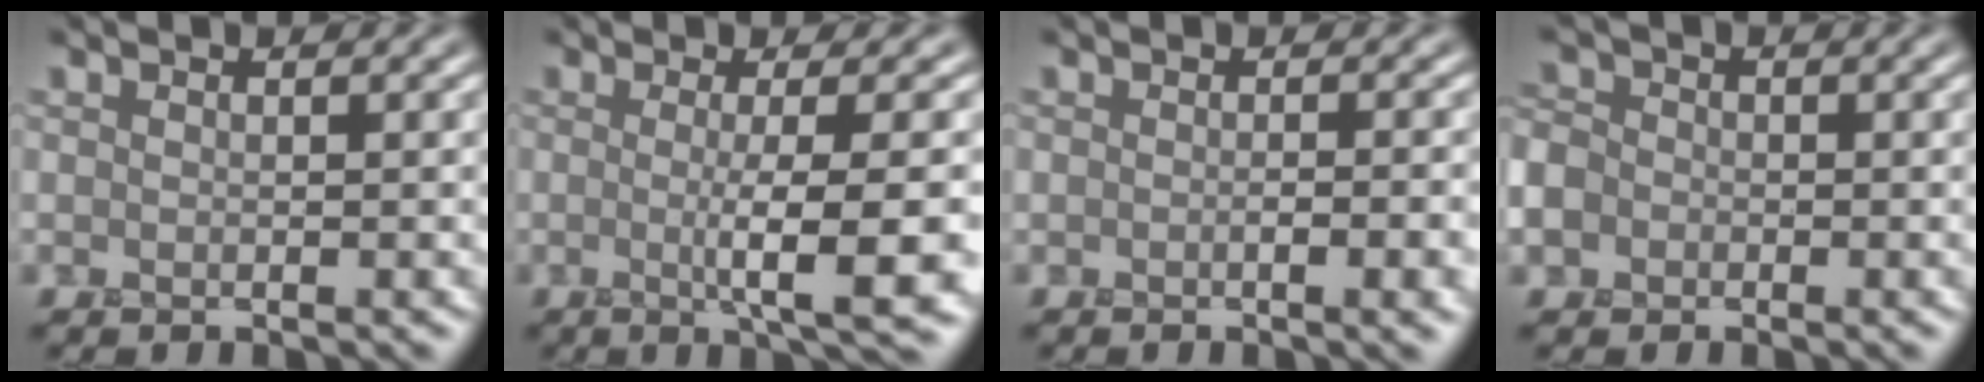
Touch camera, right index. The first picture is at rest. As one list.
[{"total": 6.2, "force": [-0.9, 1.2, 6.0], "torque": [-0.086, -0.006, -0.011]}, {"total": 2.3, "force": [-0.8, 0.7, 2.1], "torque": [-0.021, -0.002, -0.008]}, {"total": 4.7, "force": [-1.5, 4.2, 1.6], "torque": [-0.040, 0.007, -0.052]}]